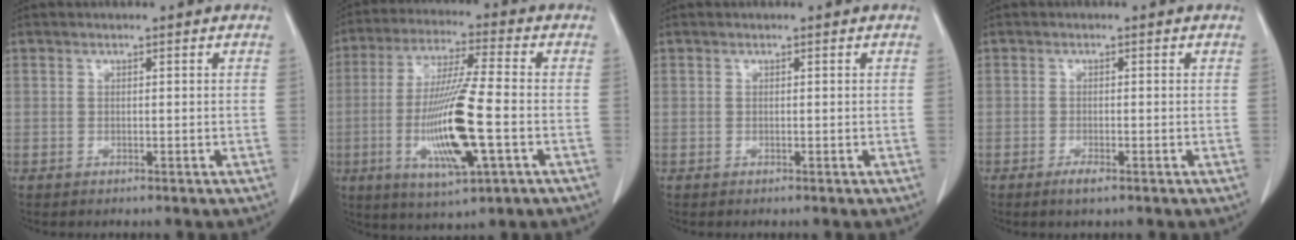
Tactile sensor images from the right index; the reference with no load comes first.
{"total": 14.8, "force": [-3.3, 1.1, 14.4], "torque": [-0.282, -0.017, -0.057]}
{"total": 0.0}
{"total": 1.8, "force": [-1.1, 0.3, 1.4], "torque": [-0.025, -0.002, -0.019]}